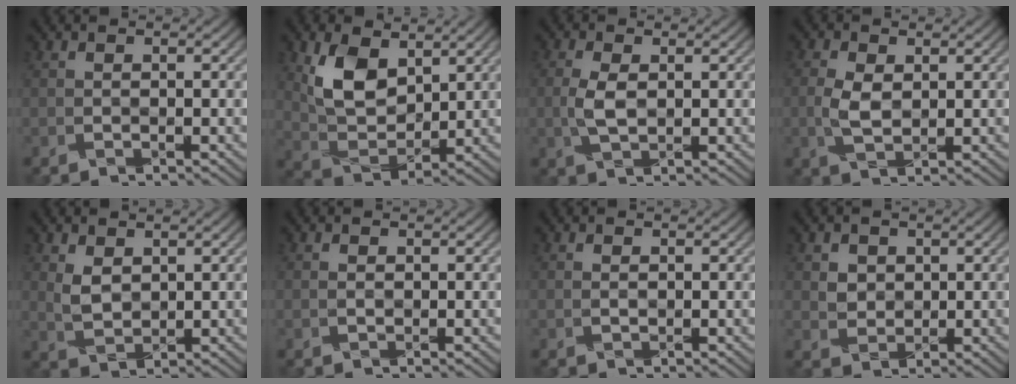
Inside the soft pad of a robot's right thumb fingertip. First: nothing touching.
{"total": 7.3, "force": [3.7, 4.2, 4.6], "torque": [-0.102, -0.012, 0.075]}
{"total": 2.6, "force": [-0.1, 1.2, 2.3], "torque": [-0.063, -0.003, 0.002]}
{"total": 3.0, "force": [0.1, 1.8, 2.4], "torque": [-0.067, -0.004, 0.005]}
{"total": 2.3, "force": [1.4, 1.5, 1.2], "torque": [-0.037, -0.007, 0.038]}
{"total": 0.0}
{"total": 0.0}
{"total": 1.9, "force": [1.1, 1.6, -0.1], "torque": [-0.008, -0.008, 0.025]}